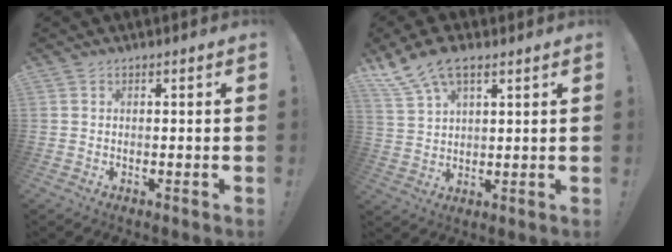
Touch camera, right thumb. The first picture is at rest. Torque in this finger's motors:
{"motor_torque": [0.08, 0.23, 0.49, 0.43, 0.11]}